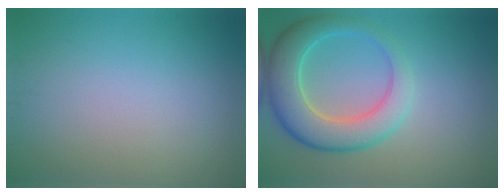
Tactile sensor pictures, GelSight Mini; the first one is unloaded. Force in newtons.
{"total": 6.8, "press": 6.8, "slide": 0.5}